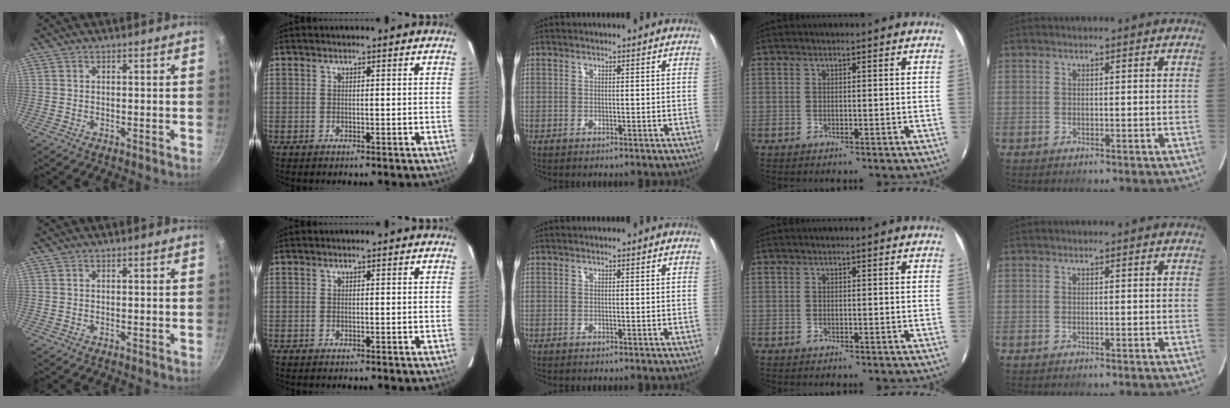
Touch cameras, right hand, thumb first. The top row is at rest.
{}